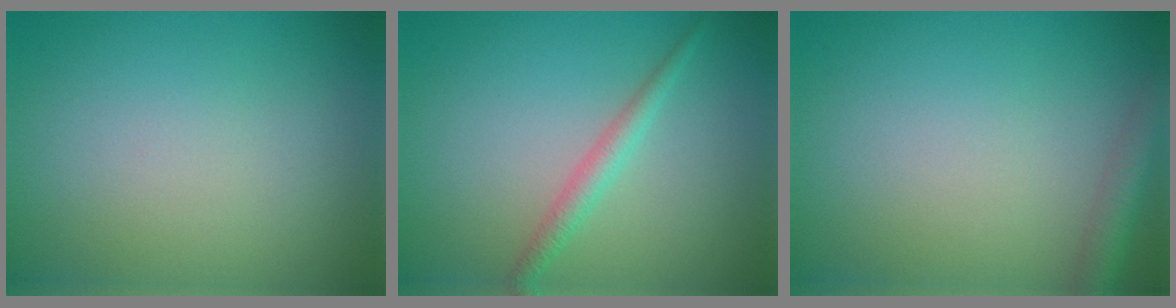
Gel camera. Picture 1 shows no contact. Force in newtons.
{"total": 1.8, "press": 1.8, "slide": 0.1}
{"total": 2.9, "press": 2.9, "slide": 0.1}